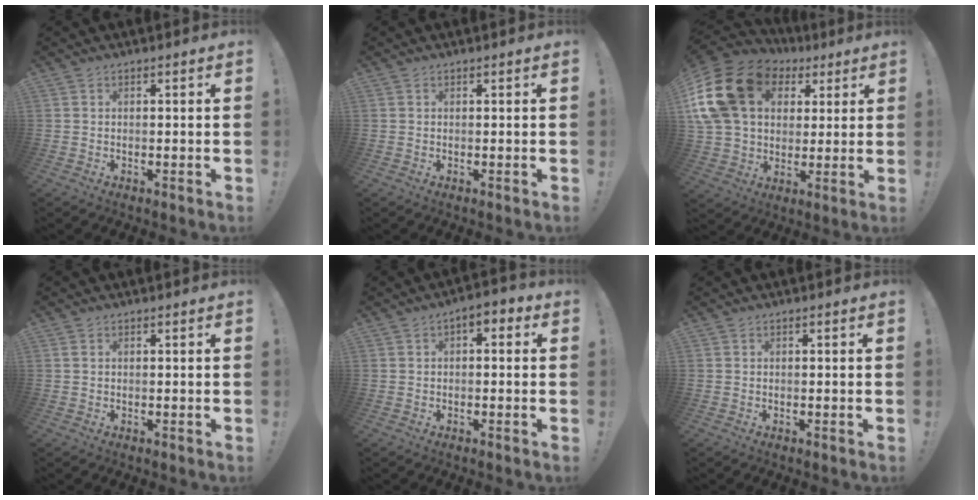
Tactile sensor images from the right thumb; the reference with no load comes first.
{"total": 0.0}
{"total": 21.3, "force": [7.1, 15.6, 12.7], "torque": [-0.243, -0.019, 0.147]}
{"total": 0.8, "force": [0.3, 0.6, 0.3], "torque": [-0.004, 0.001, 0.006]}
{"total": 3.3, "force": [-0.5, 2.1, 2.5], "torque": [-0.031, 0.008, -0.011]}
{"total": 0.0}